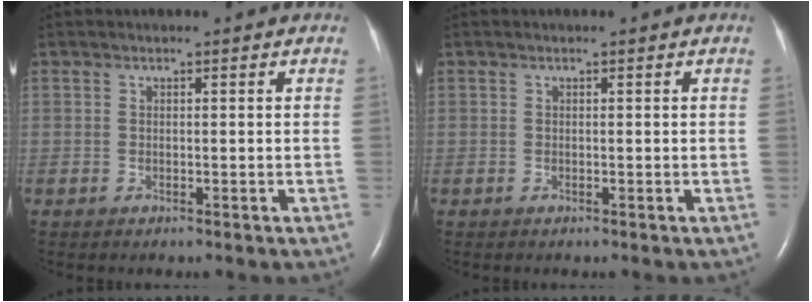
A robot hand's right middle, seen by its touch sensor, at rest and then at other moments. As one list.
[{"total": 0.0}]